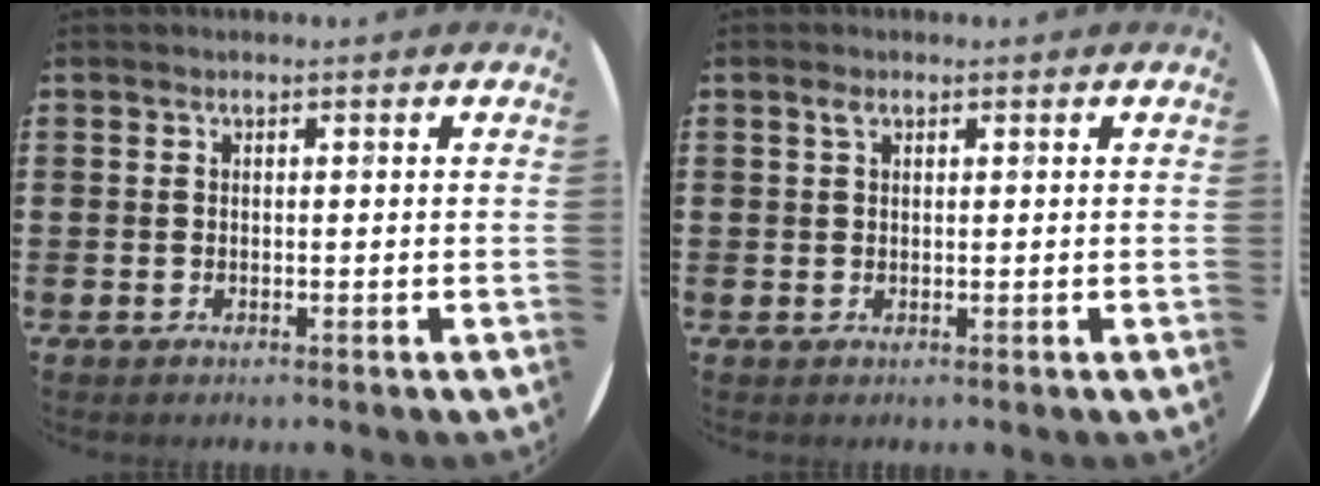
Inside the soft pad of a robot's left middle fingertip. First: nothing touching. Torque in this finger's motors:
{"motor_torque": [0.60, -0.40, -0.03, -0.01]}